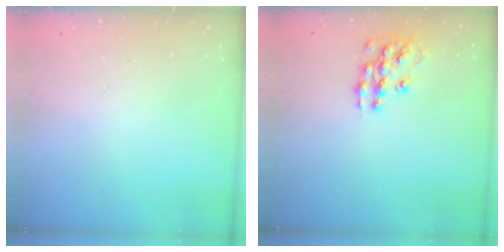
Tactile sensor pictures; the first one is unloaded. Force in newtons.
{"total": 11.7, "press": 11.6, "slide": 0.8}